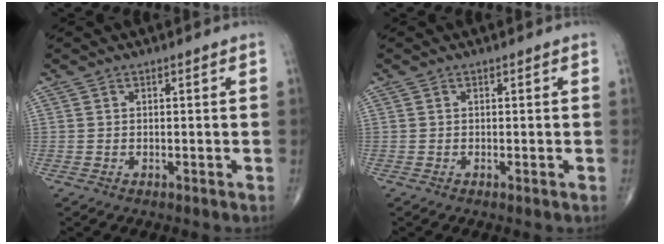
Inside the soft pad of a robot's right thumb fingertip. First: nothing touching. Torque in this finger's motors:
{"motor_torque": [0.17, 0.02, -0.26, -0.29, 0.04]}